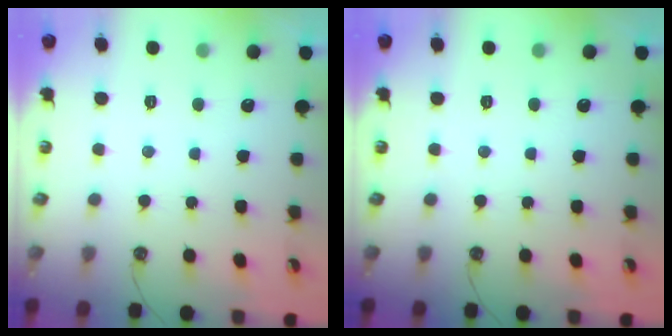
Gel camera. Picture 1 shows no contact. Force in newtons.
{"total": 0.0}